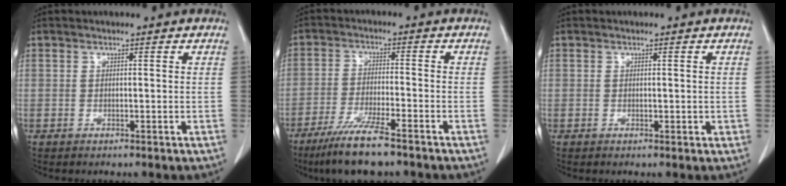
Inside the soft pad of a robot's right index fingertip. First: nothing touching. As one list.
[{"total": 9.5, "force": [-7.1, 0.6, 6.3], "torque": [-0.112, -0.025, -0.121]}, {"total": 1.0, "force": [0.0, 0.6, 0.7], "torque": [-0.009, 0.002, 0.004]}]